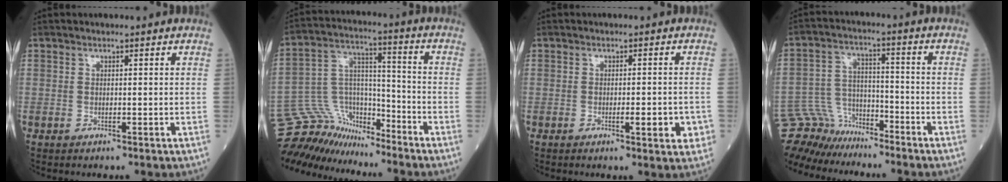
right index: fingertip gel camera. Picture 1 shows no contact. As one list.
[{"total": 12.1, "force": [-11.6, 3.3, 0.5], "torque": [-0.015, 0.054, -0.219]}, {"total": 4.2, "force": [-1.4, 0.9, 3.9], "torque": [-0.051, -0.002, -0.016]}, {"total": 9.6, "force": [-9.2, 2.7, -0.1], "torque": [-0.009, 0.020, -0.175]}]